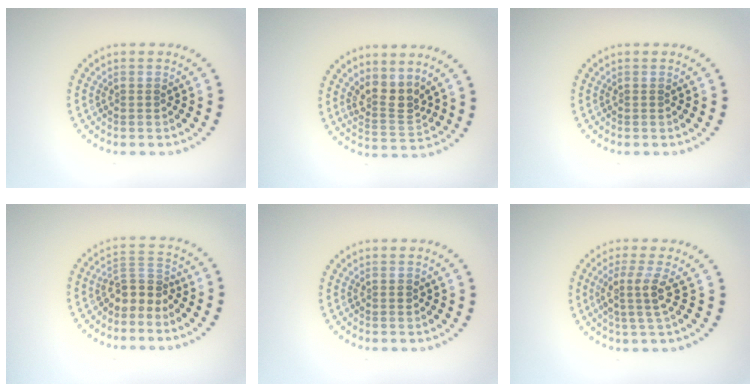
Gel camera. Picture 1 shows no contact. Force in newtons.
{"total": 3.0, "press": 2.3, "slide": 1.8}
{"total": 0.0}
{"total": 2.4, "press": 1.8, "slide": 1.6}
{"total": 0.6, "press": 0.6, "slide": 0.1}
{"total": 2.7, "press": 2.1, "slide": 1.8}